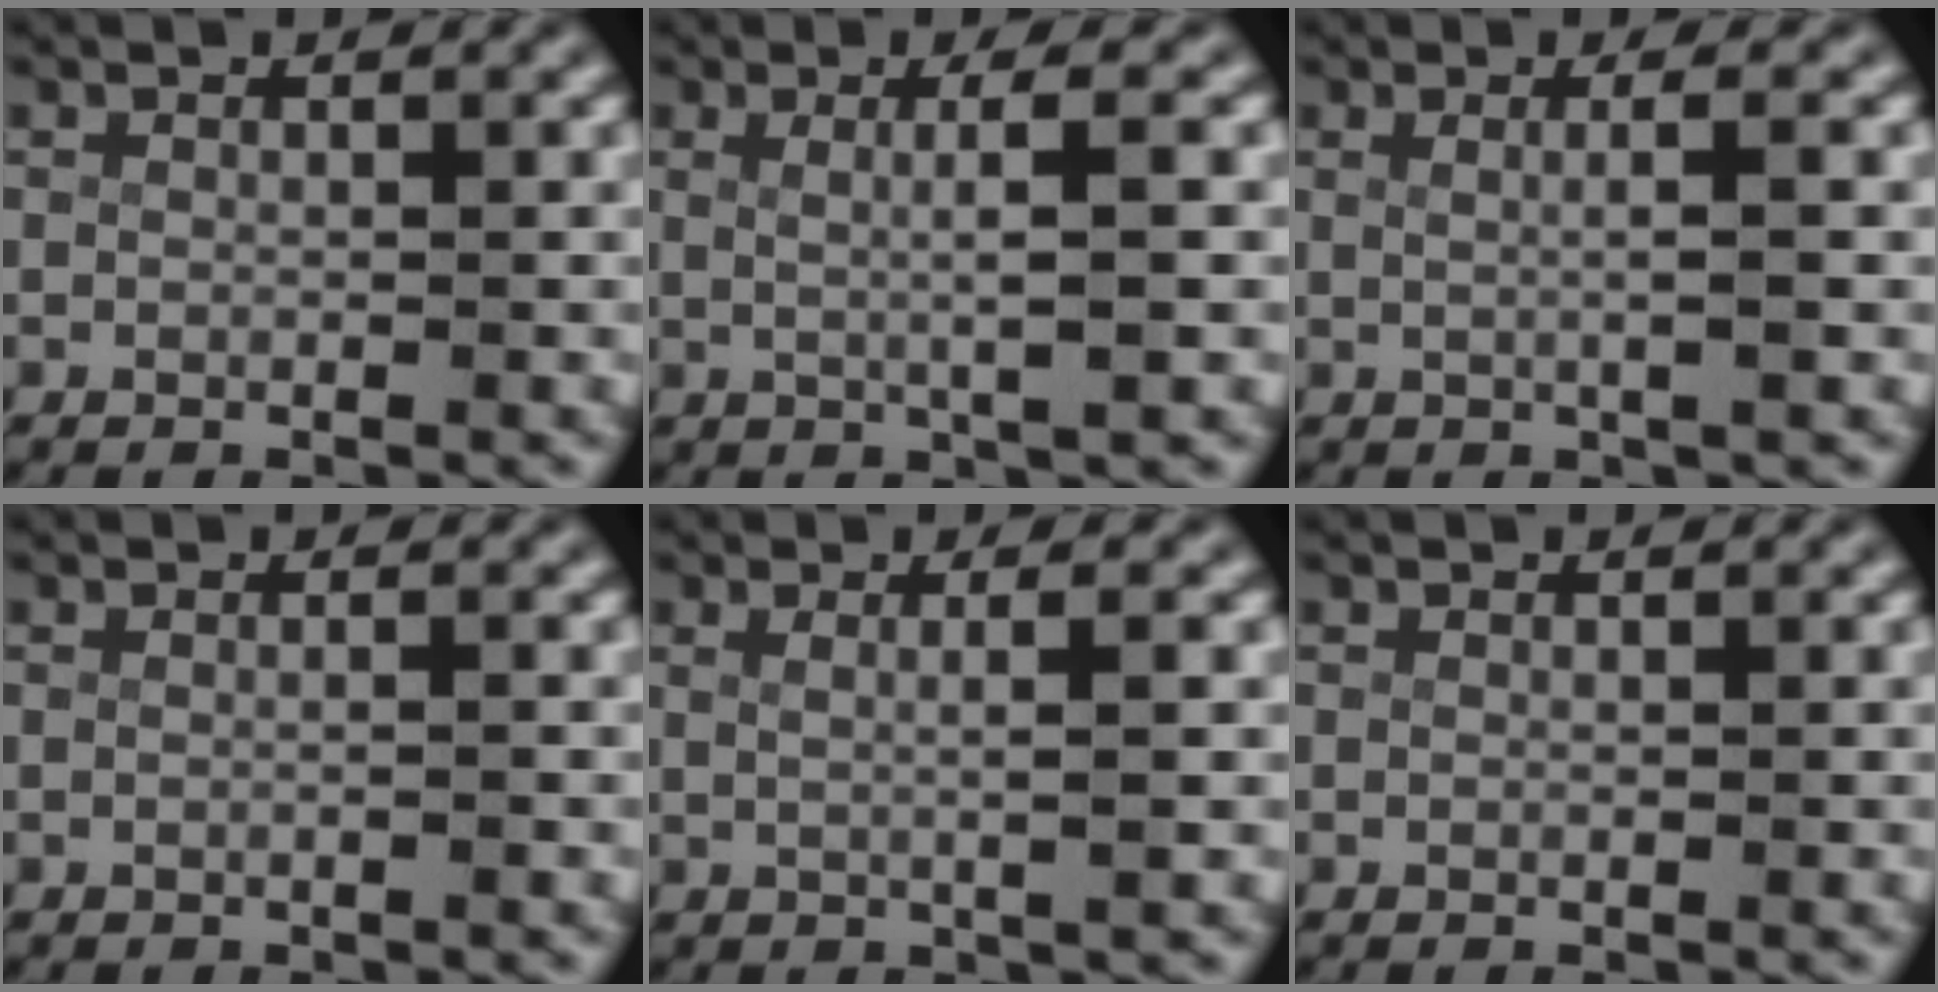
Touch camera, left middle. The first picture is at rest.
{"total": 3.6, "force": [0.7, 0.1, 3.5], "torque": [-0.057, -0.002, 0.016]}
{"total": 2.4, "force": [0.4, -0.1, 2.3], "torque": [-0.038, 0.000, 0.008]}
{"total": 0.6, "force": [-0.3, -0.2, 0.5], "torque": [-0.009, -0.001, -0.006]}
{"total": 2.4, "force": [0.5, 0.0, 2.3], "torque": [-0.040, -0.001, 0.012]}
{"total": 0.0}